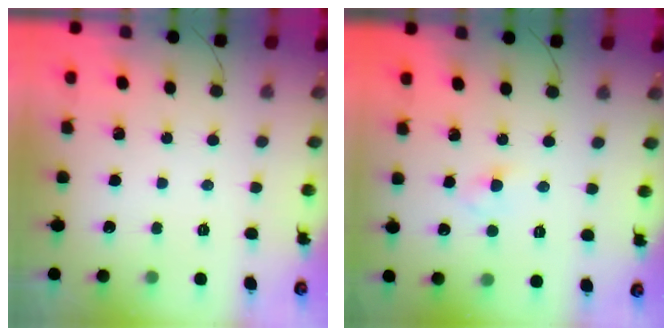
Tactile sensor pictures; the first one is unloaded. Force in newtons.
{"total": 2.3, "press": 2.1, "slide": 1.0}